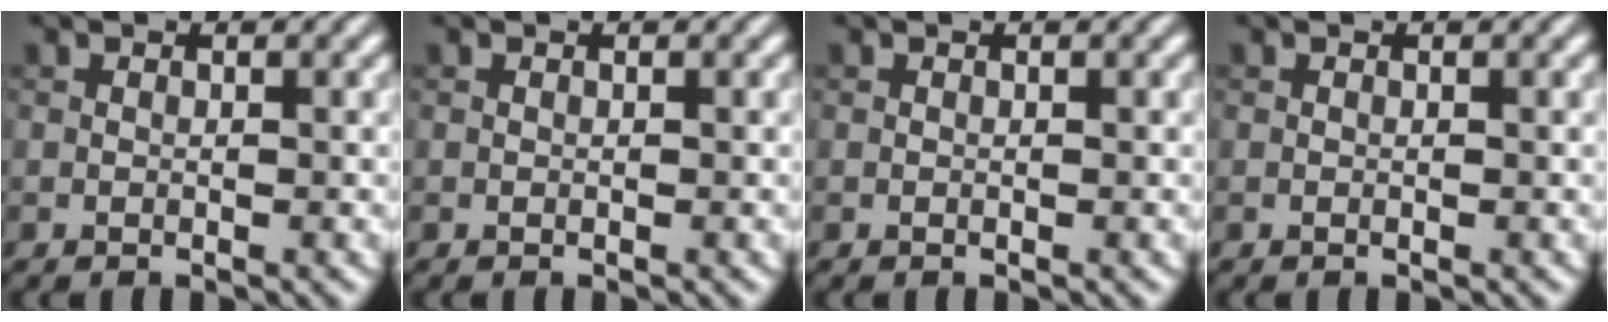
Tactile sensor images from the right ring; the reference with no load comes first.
{"total": 0.0}
{"total": 0.0}
{"total": 0.0}